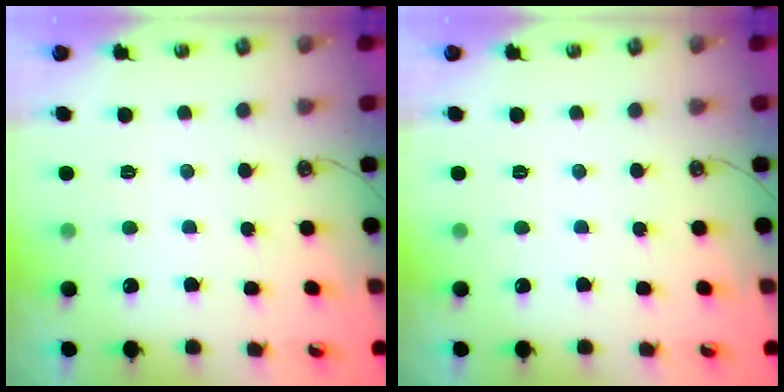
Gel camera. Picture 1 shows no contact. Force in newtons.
{"total": 0.0}